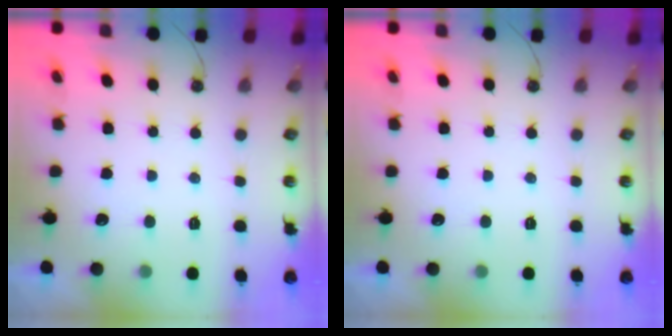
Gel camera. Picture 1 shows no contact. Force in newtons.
{"total": 0.0}